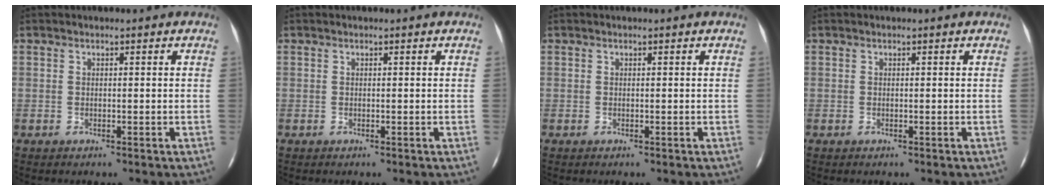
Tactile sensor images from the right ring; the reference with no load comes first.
{"total": 0.0}
{"total": 0.0}
{"total": 0.0}